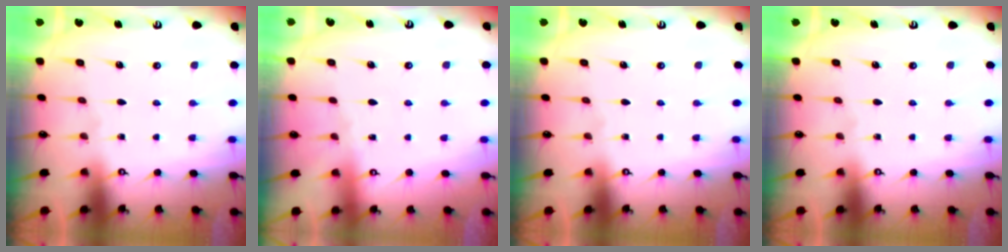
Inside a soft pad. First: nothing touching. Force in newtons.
{"total": 0.8, "press": 0.7, "slide": 0.3}
{"total": 0.0}
{"total": 0.0}